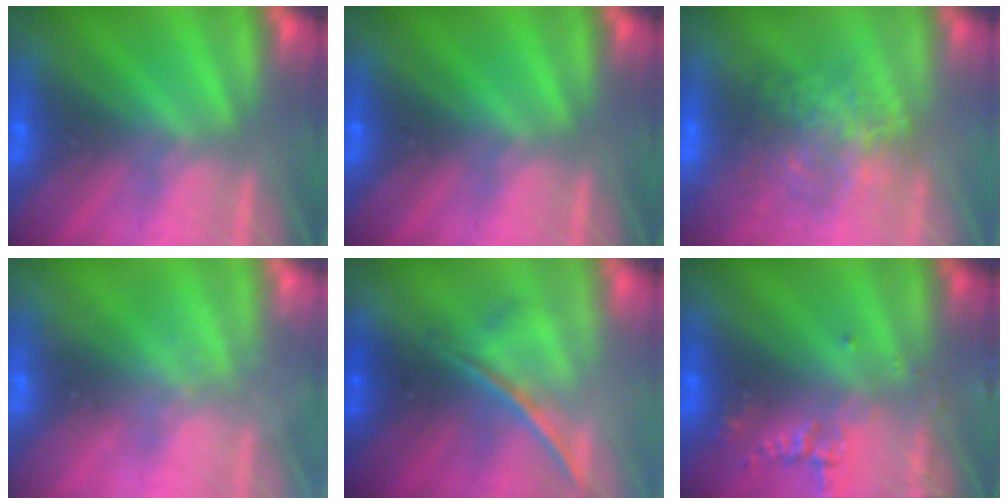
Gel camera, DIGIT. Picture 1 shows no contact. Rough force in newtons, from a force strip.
{"total": 0.0}
{"total": 3.5}
{"total": 2.3}
{"total": 1.7}
{"total": 2.4}